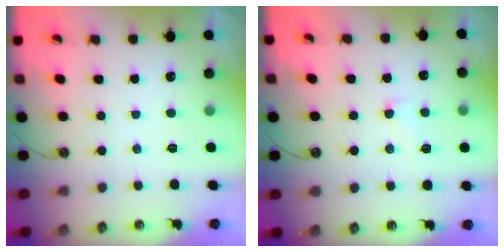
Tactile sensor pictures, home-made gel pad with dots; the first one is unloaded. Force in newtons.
{"total": 2.1, "press": 2.1, "slide": 0.6}